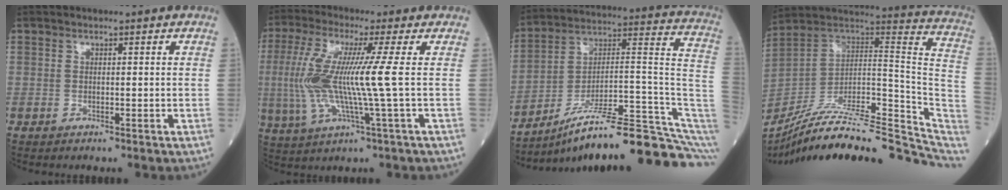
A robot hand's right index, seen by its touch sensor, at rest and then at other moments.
{"total": 11.3, "force": [0.0, -0.7, 11.3], "torque": [-0.249, -0.006, -0.003]}
{"total": 22.6, "force": [-16.4, 0.8, 15.6], "torque": [-0.145, 0.052, -0.257]}
{"total": 28.2, "force": [-24.2, 3.9, 13.8], "torque": [-0.146, 0.012, -0.363]}